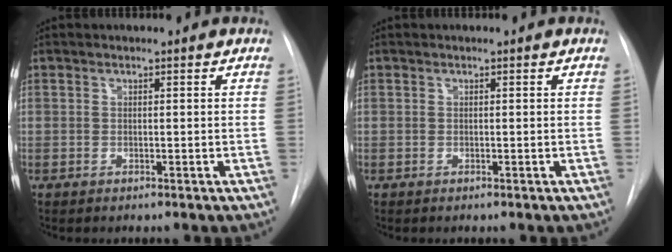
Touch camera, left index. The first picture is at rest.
{"total": 0.0}